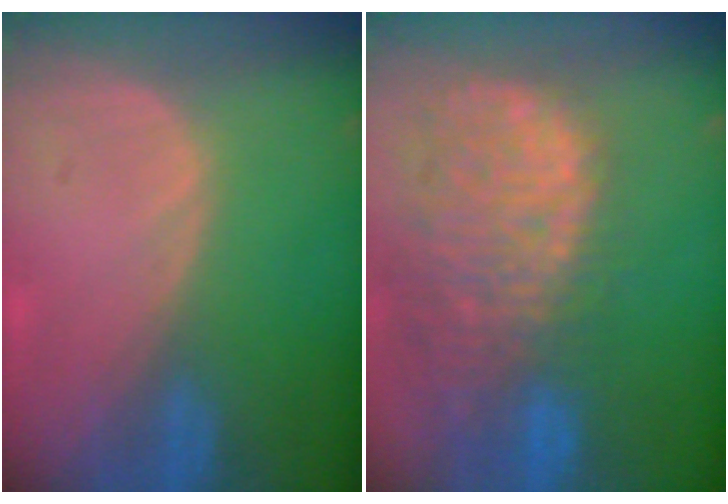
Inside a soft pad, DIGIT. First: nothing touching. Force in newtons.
{"total": 14.4, "press": 11.8, "slide": 8.2}